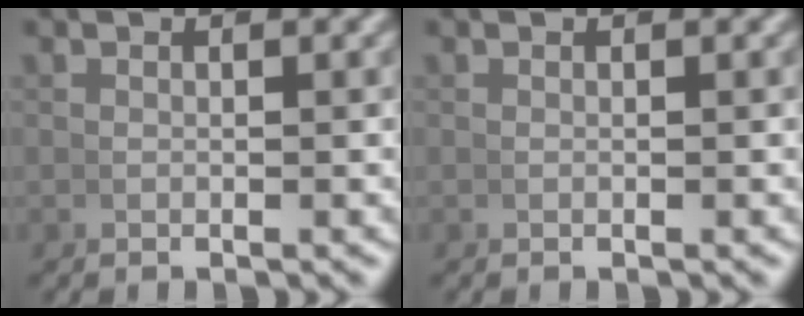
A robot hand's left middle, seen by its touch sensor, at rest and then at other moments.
{"total": 0.0}